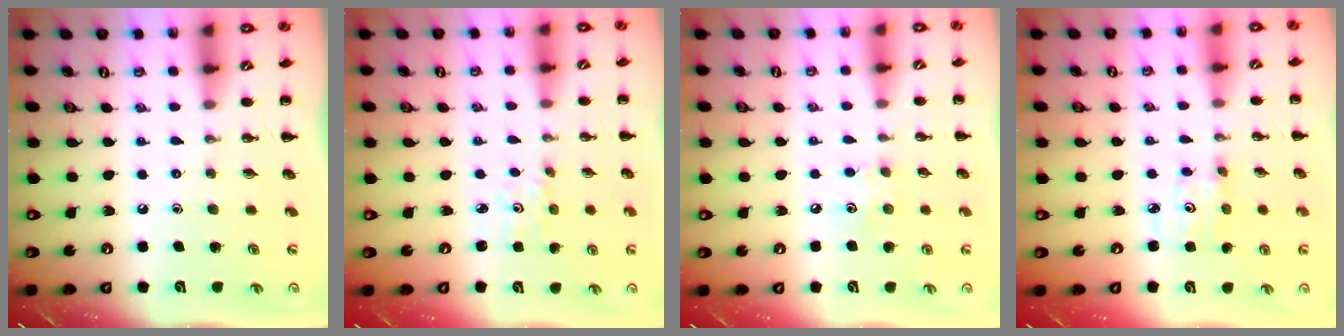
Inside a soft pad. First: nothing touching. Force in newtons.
{"total": 1.1, "press": 1.0, "slide": 0.3}
{"total": 4.7, "press": 4.6, "slide": 1.1}
{"total": 2.6, "press": 2.6, "slide": 0.3}